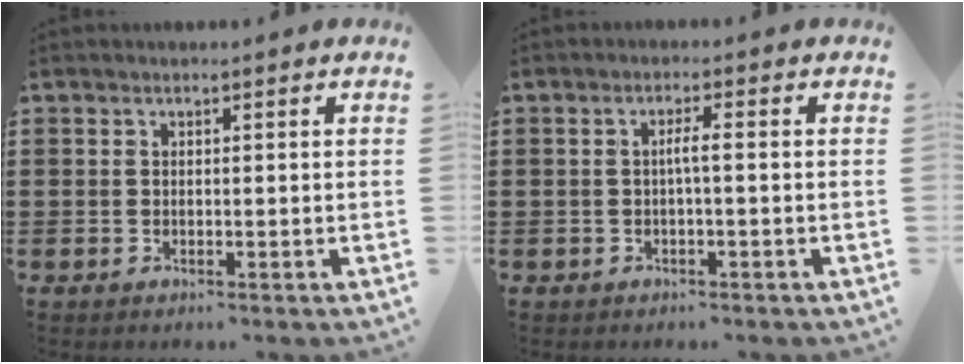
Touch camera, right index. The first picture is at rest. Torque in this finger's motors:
{"motor_torque": [0.50, -0.27, 0.06, 0.07]}